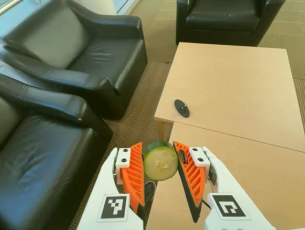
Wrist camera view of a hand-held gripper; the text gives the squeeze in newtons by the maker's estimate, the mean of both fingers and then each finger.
{"total": 12.0, "left": 11.0, "right": 12.9}